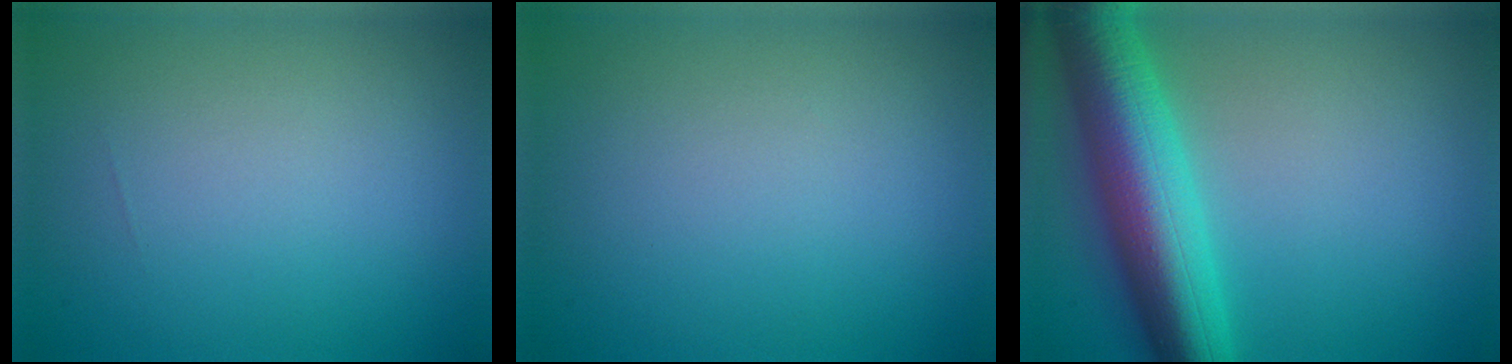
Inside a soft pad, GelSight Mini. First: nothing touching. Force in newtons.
{"total": 0.0}
{"total": 10.0, "press": 10.0, "slide": 0.2}